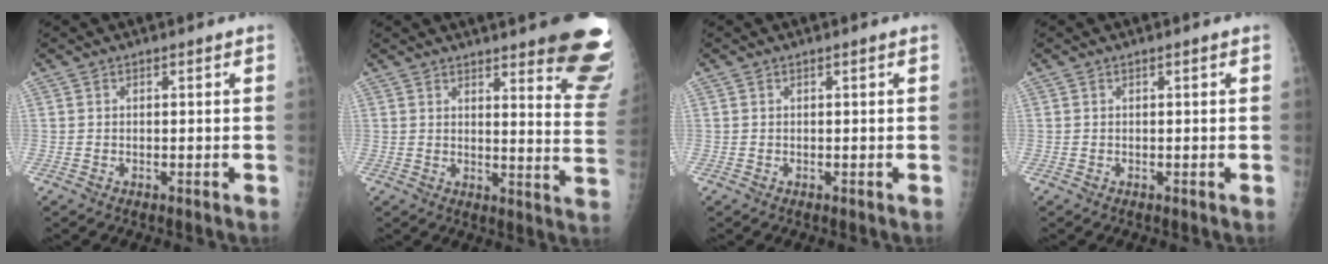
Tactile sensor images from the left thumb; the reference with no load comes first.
{"total": 19.2, "force": [13.7, 3.7, 12.9], "torque": [-0.134, -0.088, 0.153]}
{"total": 0.0}
{"total": 0.0}